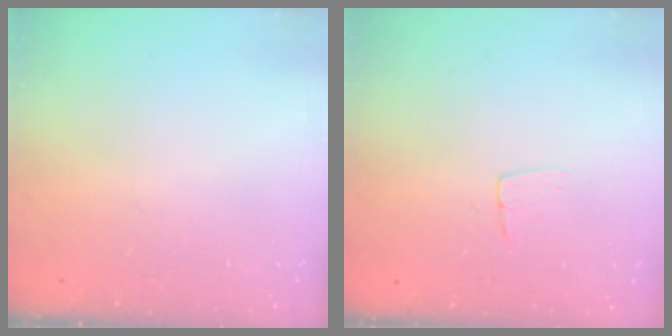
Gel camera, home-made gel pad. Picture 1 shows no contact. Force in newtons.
{"total": 3.4, "press": 3.4, "slide": 0.2}